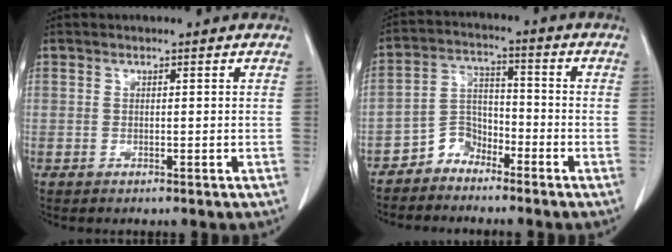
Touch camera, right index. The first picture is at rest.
{"total": 4.9, "force": [-3.9, 2.8, 0.7], "torque": [-0.007, 0.012, -0.078]}